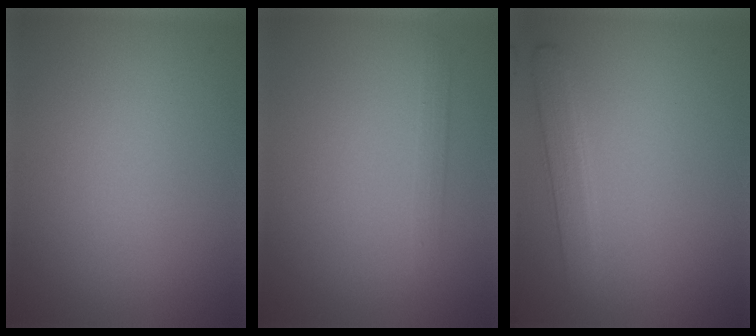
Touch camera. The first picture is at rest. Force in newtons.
{"total": 1.1, "press": 1.1, "slide": 0.1}
{"total": 2.3, "press": 2.3, "slide": 0.1}